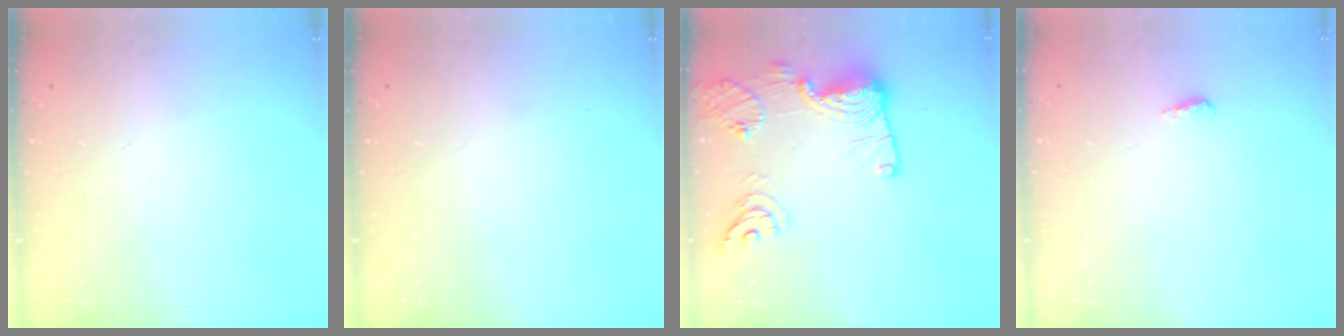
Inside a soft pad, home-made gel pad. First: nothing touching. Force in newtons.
{"total": 0.0}
{"total": 19.1, "press": 18.3, "slide": 5.5}
{"total": 3.4, "press": 3.0, "slide": 1.7}